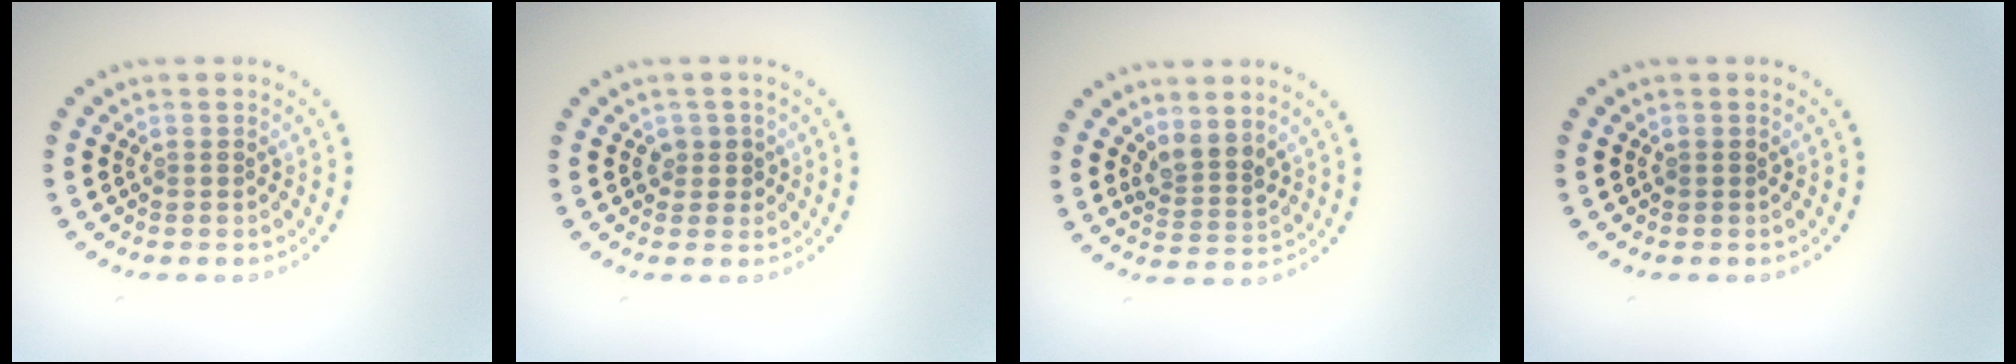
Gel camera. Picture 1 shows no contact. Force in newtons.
{"total": 1.5, "press": 1.3, "slide": 0.8}
{"total": 2.3, "press": 1.8, "slide": 1.5}
{"total": 0.0}